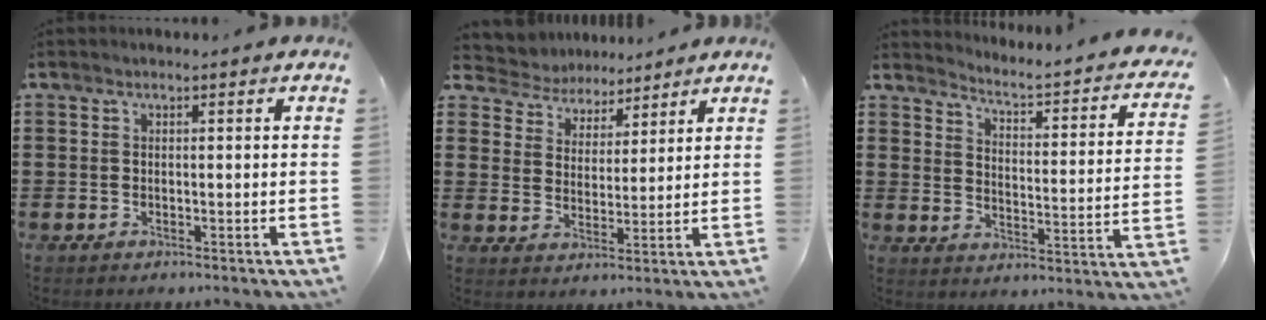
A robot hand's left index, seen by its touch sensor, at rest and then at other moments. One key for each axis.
{"total": 4.7, "fx": 4.2, "fy": 2.1, "fz": -0.3, "tx": -0.025, "ty": -0.021, "tz": 0.072}
{"total": 1.9, "fx": 1.5, "fy": -0.2, "fz": 1.1, "tx": -0.039, "ty": -0.031, "tz": 0.010}